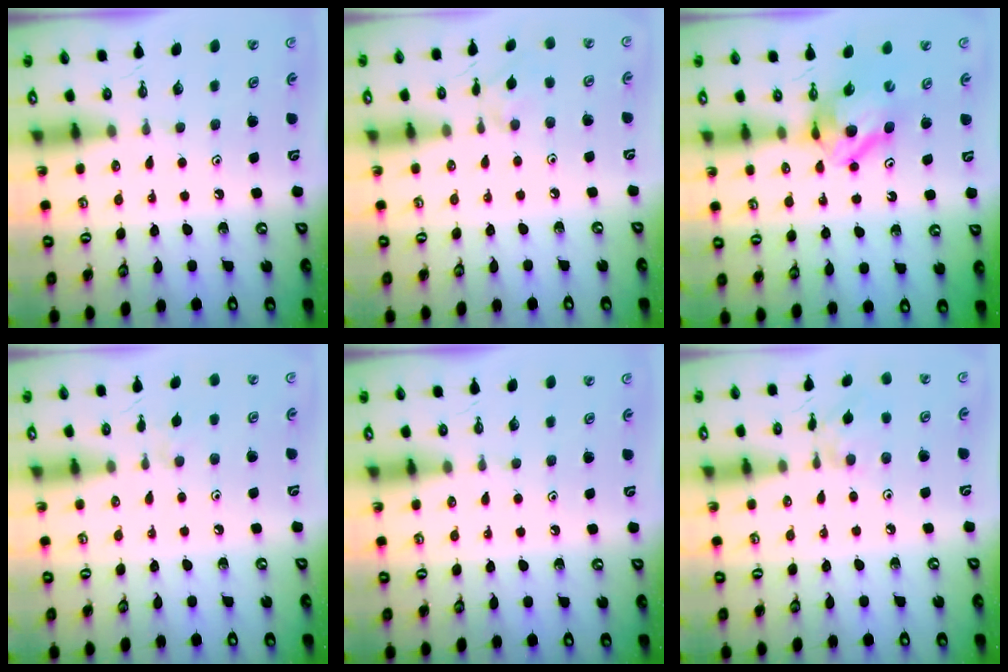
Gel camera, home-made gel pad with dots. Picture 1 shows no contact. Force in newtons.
{"total": 4.5, "press": 4.5, "slide": 0.8}
{"total": 9.1, "press": 9.1, "slide": 0.9}
{"total": 2.5, "press": 2.4, "slide": 0.5}
{"total": 0.0}
{"total": 2.2, "press": 2.2, "slide": 0.0}